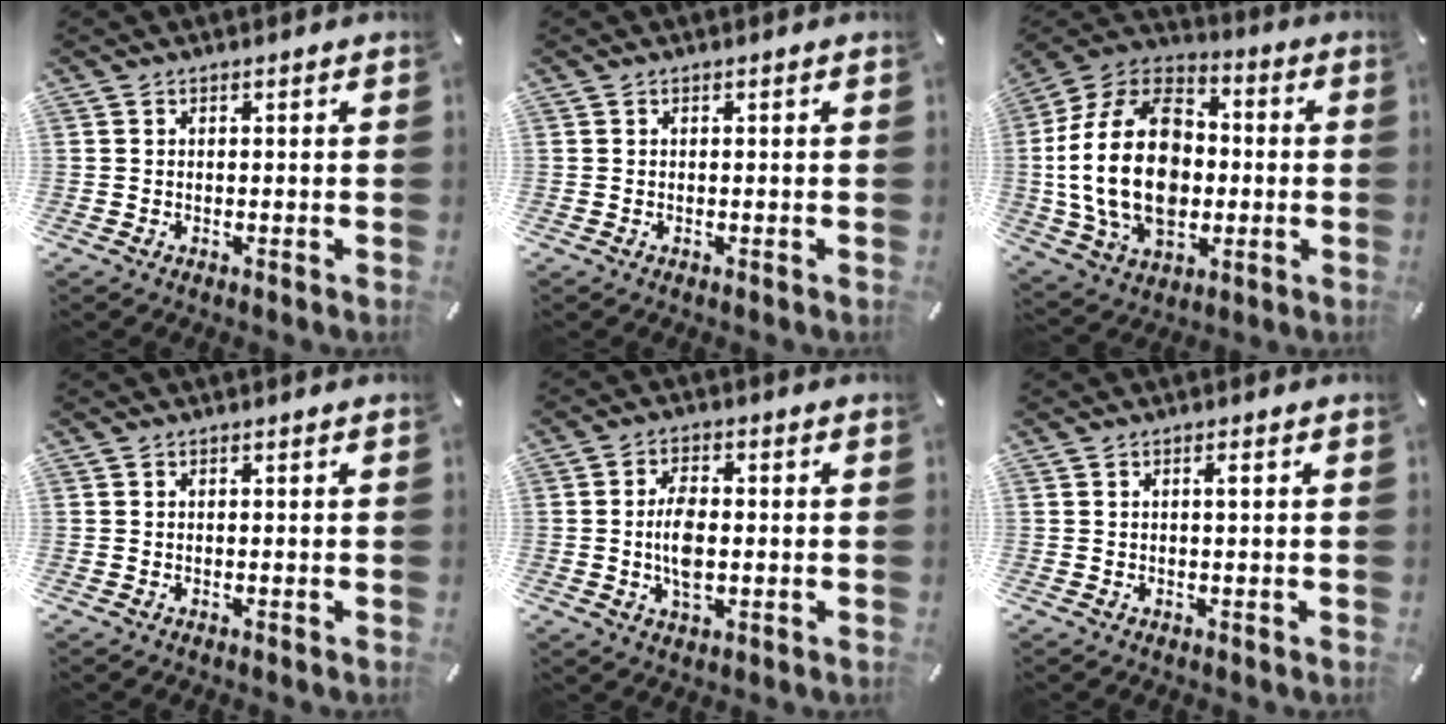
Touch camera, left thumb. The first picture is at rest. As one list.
[{"total": 0.0}, {"total": 23.2, "force": [-1.6, 16.8, 16.0], "torque": [-0.334, 0.010, -0.026]}, {"total": 0.0}, {"total": 7.0, "force": [-0.5, 4.0, 5.8], "torque": [-0.117, -0.001, -0.013]}, {"total": 1.2, "force": [0.2, 0.1, 1.2], "torque": [-0.024, 0.000, 0.003]}]